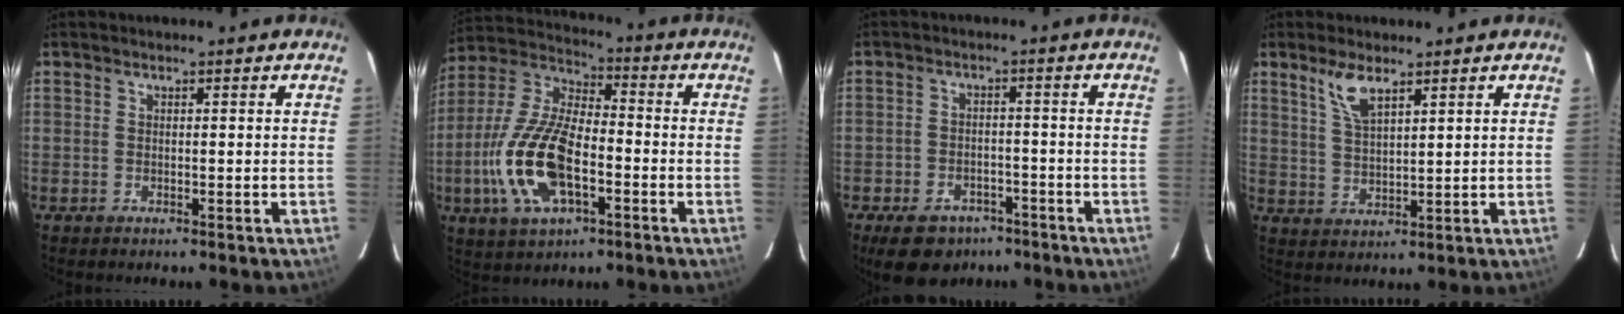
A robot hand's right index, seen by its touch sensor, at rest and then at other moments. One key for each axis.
{"total": 17.3, "fx": -5.2, "fy": 7.7, "fz": 14.6, "tx": -0.320, "ty": -0.006, "tz": -0.099}
{"total": 11.1, "fx": -7.6, "fy": 6.8, "fz": 4.4, "tx": -0.112, "ty": 0.012, "tz": -0.103}
{"total": 5.5, "fx": 3.8, "fy": 1.6, "fz": 3.7, "tx": -0.073, "ty": -0.001, "tz": 0.080}